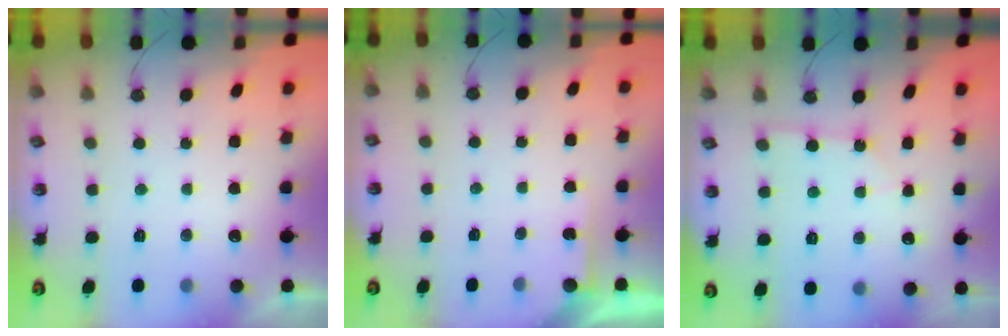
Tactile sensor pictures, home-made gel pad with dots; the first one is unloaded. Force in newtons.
{"total": 2.8, "press": 2.8, "slide": 0.2}
{"total": 1.3, "press": 1.3, "slide": 0.1}